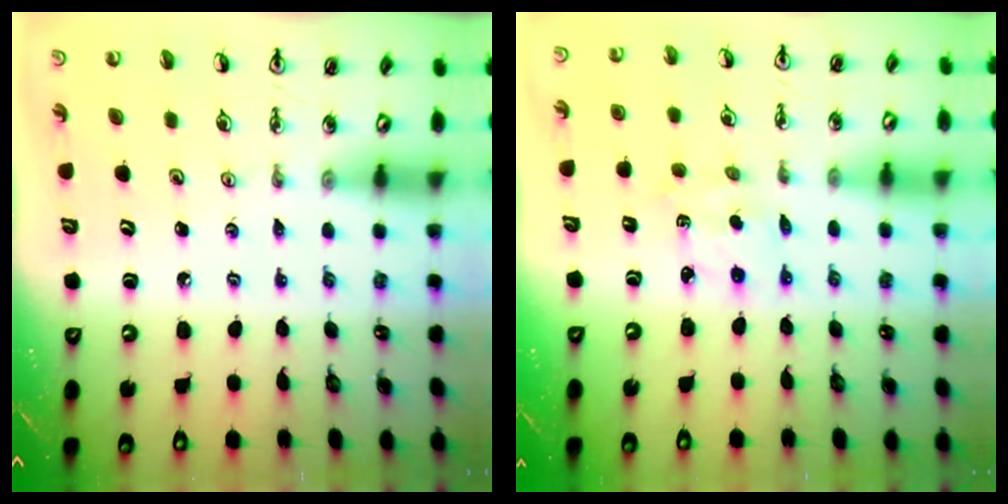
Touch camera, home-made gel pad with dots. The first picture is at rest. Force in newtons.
{"total": 1.8, "press": 1.8, "slide": 0.4}